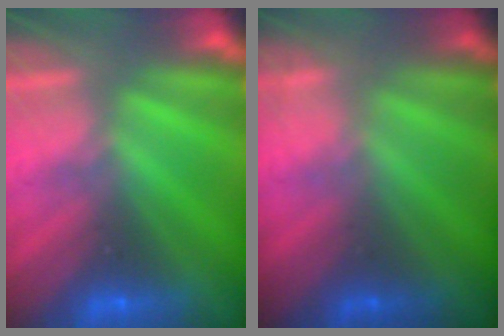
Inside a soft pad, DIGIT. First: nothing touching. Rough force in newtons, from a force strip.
{"total": 1.9}